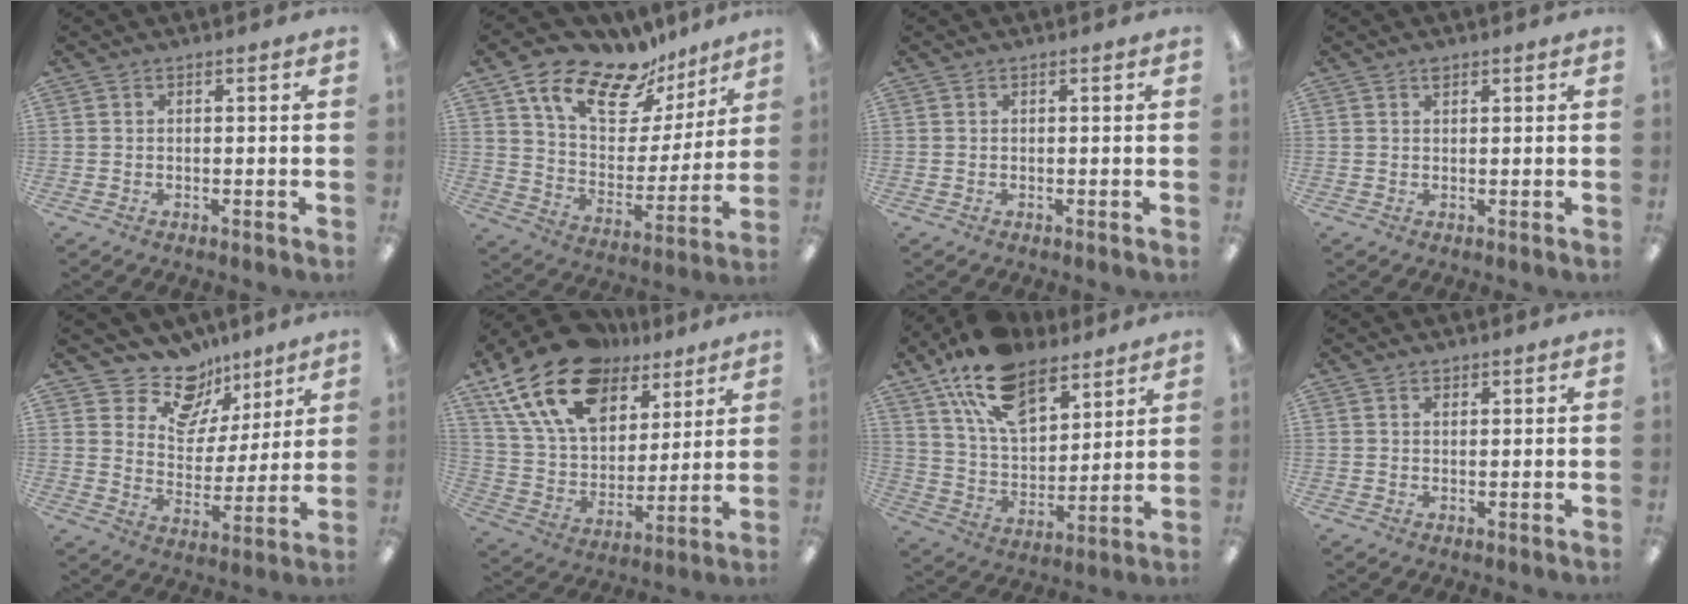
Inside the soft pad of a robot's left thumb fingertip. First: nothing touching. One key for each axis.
{"total": 17.2, "fx": 12.8, "fy": 8.2, "fz": 8.1, "tx": -0.152, "ty": -0.084, "tz": 0.225}
{"total": 0.0}
{"total": 1.2, "fx": 0.9, "fy": 0.6, "fz": 0.5, "tx": -0.004, "ty": -0.003, "tz": 0.015}
{"total": 12.7, "fx": 9.6, "fy": 7.6, "fz": 3.6, "tx": -0.071, "ty": -0.068, "tz": 0.180}
{"total": 22.2, "fx": 13.4, "fy": 13.0, "fz": 12.1, "tx": -0.238, "ty": -0.057, "tz": 0.244}
{"total": 18.4, "fx": 12.3, "fy": 9.5, "fz": 9.7, "tx": -0.181, "ty": -0.053, "tz": 0.225}
{"total": 1.0, "fx": 0.8, "fy": 0.5, "fz": 0.2, "tx": 0.003, "ty": -0.003, "tz": 0.014}